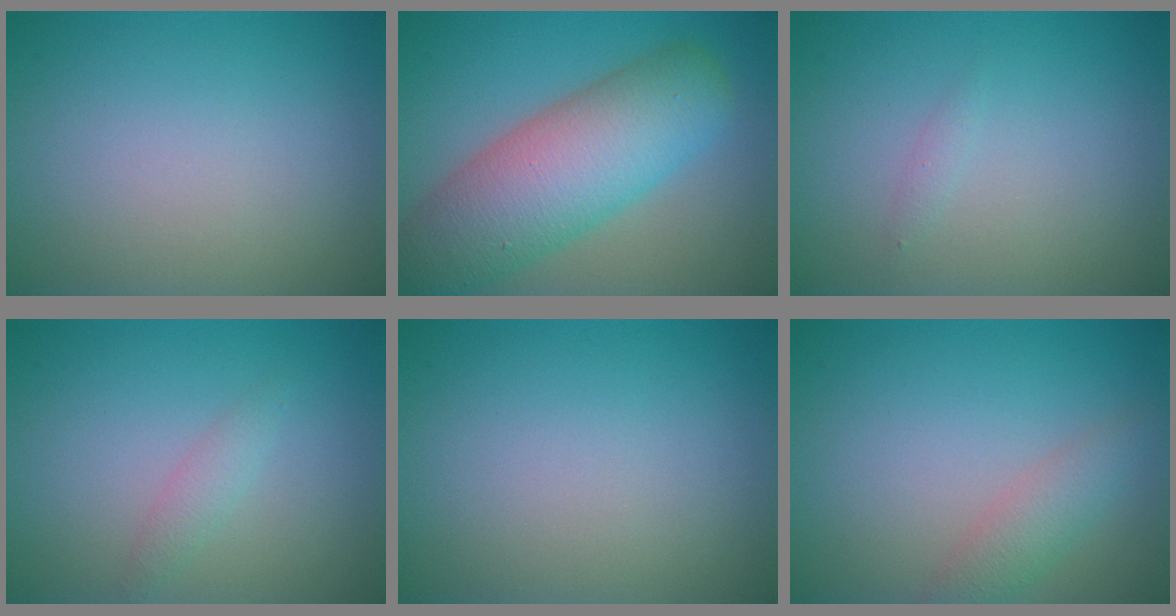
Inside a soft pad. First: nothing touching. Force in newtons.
{"total": 10.2, "press": 10.2, "slide": 0.4}
{"total": 0.6, "press": 0.6, "slide": 0.0}
{"total": 1.3, "press": 1.3, "slide": 0.1}
{"total": 0.0}
{"total": 2.3, "press": 2.3, "slide": 0.0}